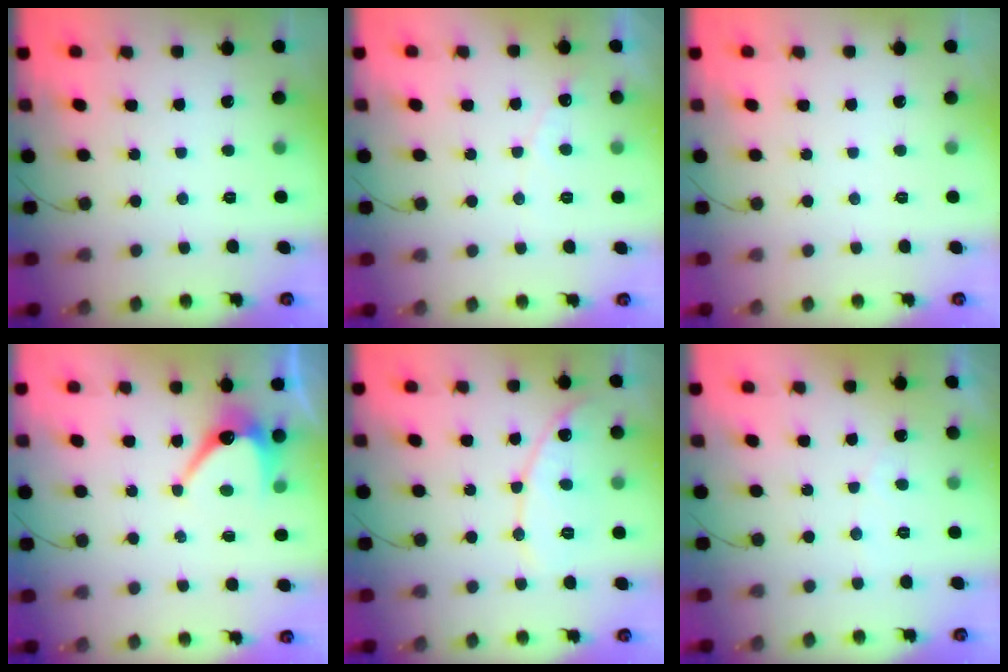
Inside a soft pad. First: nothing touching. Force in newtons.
{"total": 3.7, "press": 3.6, "slide": 0.2}
{"total": 0.0}
{"total": 7.4, "press": 7.3, "slide": 0.3}
{"total": 10.4, "press": 10.4, "slide": 0.9}
{"total": 2.2, "press": 2.2, "slide": 0.1}